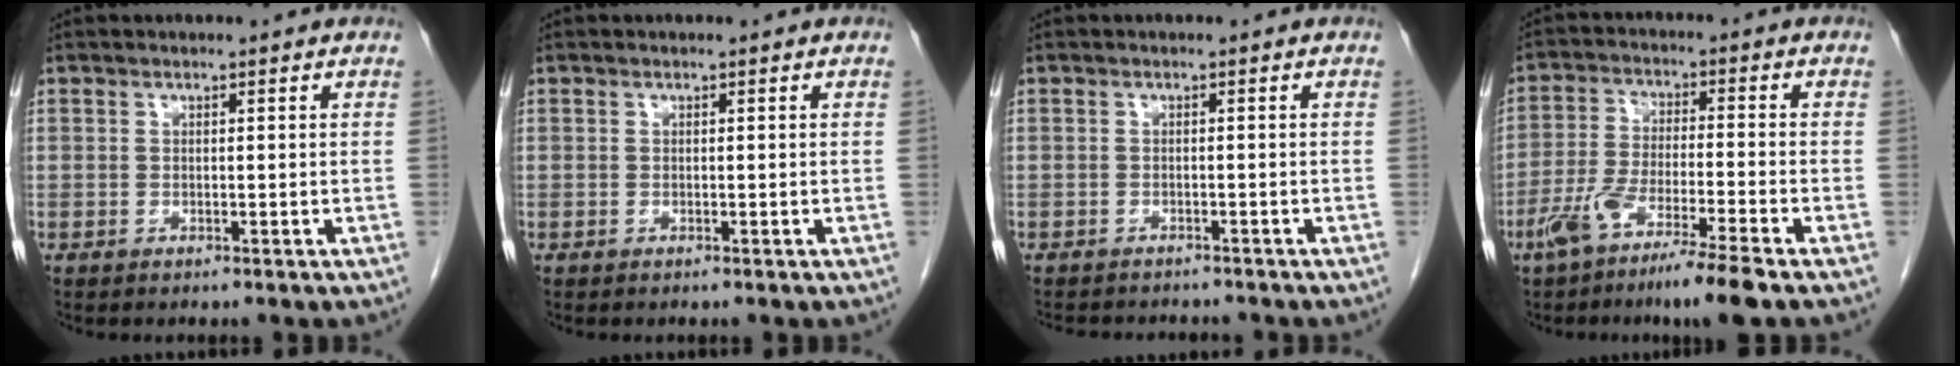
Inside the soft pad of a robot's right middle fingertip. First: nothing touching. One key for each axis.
{"total": 0.0}
{"total": 6.3, "fx": -5.9, "fy": 1.6, "fz": 1.6, "tx": -0.018, "ty": -0.002, "tz": -0.078}
{"total": 9.6, "fx": -6.5, "fy": -0.3, "fz": 7.1, "tx": -0.139, "ty": -0.024, "tz": -0.122}